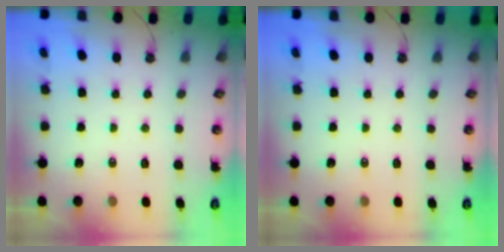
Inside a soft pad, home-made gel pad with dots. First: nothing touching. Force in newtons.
{"total": 0.0}